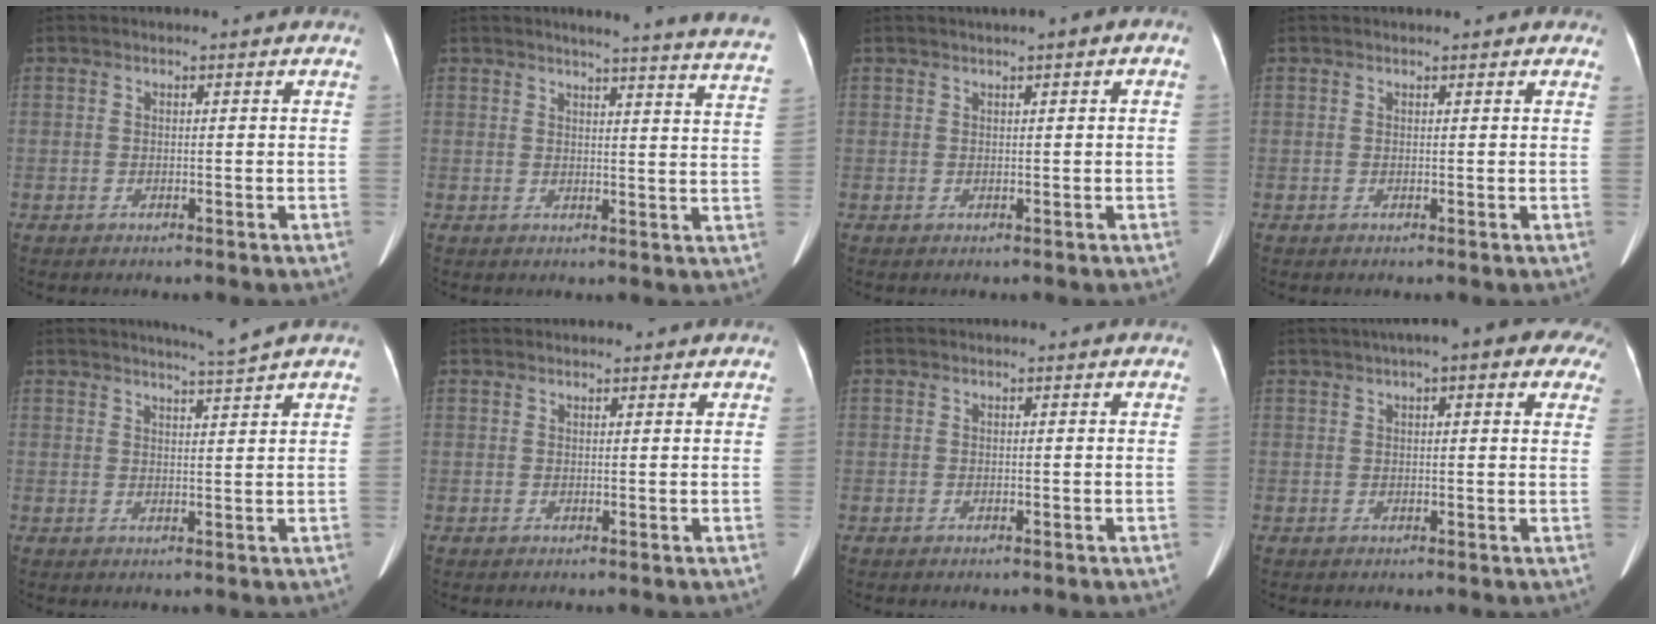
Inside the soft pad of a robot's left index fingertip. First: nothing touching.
{"total": 17.5, "force": [16.5, -0.9, 5.7], "torque": [-0.073, -0.093, 0.170]}
{"total": 2.2, "force": [0.7, 0.4, 2.0], "torque": [-0.035, 0.012, 0.010]}
{"total": 2.3, "force": [1.9, 0.7, 1.1], "torque": [-0.015, 0.019, 0.018]}
{"total": 3.3, "force": [2.8, -1.6, 0.7], "torque": [-0.014, -0.015, 0.049]}
{"total": 2.8, "force": [2.6, 0.7, 0.8], "torque": [-0.009, 0.027, 0.034]}
{"total": 0.0}
{"total": 11.2, "force": [6.9, 2.9, 8.3], "torque": [-0.101, 0.043, 0.077]}